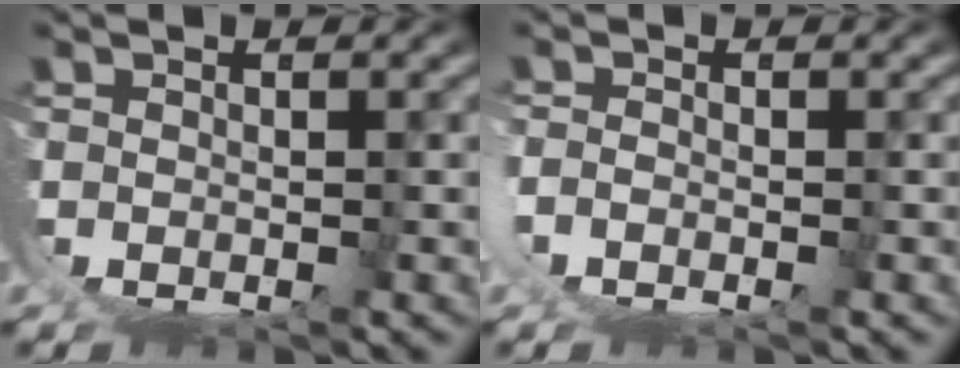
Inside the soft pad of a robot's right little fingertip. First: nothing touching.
{"total": 1.1, "force": [-0.5, 0.0, 1.0], "torque": [-0.025, -0.002, -0.008]}